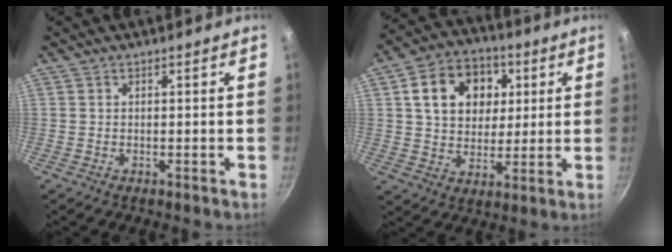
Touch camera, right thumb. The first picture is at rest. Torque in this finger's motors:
{"motor_torque": [0.40, 3.01, 1.31, 0.21, 0.24]}